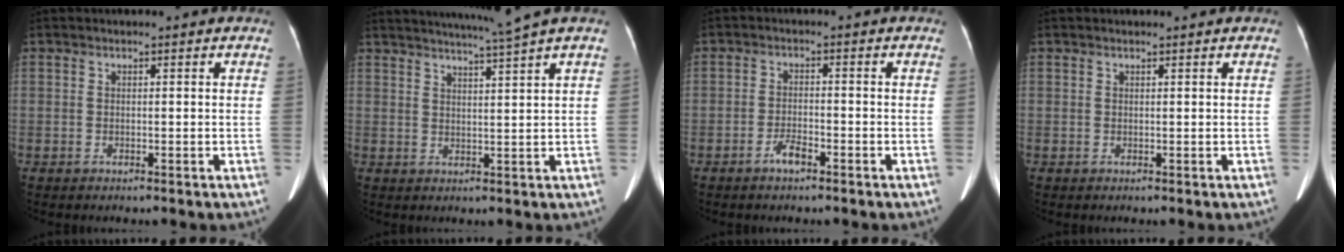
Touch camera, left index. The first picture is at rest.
{"total": 7.2, "force": [6.0, -2.3, 3.1], "torque": [-0.048, -0.006, 0.092]}
{"total": 2.6, "force": [-1.8, 0.7, 1.7], "torque": [-0.035, 0.000, -0.034]}
{"total": 0.6, "force": [0.6, 0.1, 0.1], "torque": [-0.007, 0.004, 0.010]}